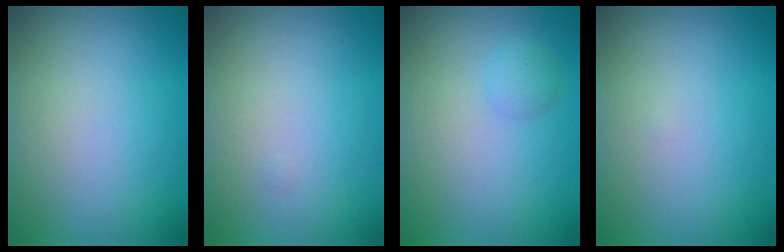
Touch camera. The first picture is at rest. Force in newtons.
{"total": 0.0}
{"total": 1.2, "press": 1.2, "slide": 0.1}
{"total": 0.0}